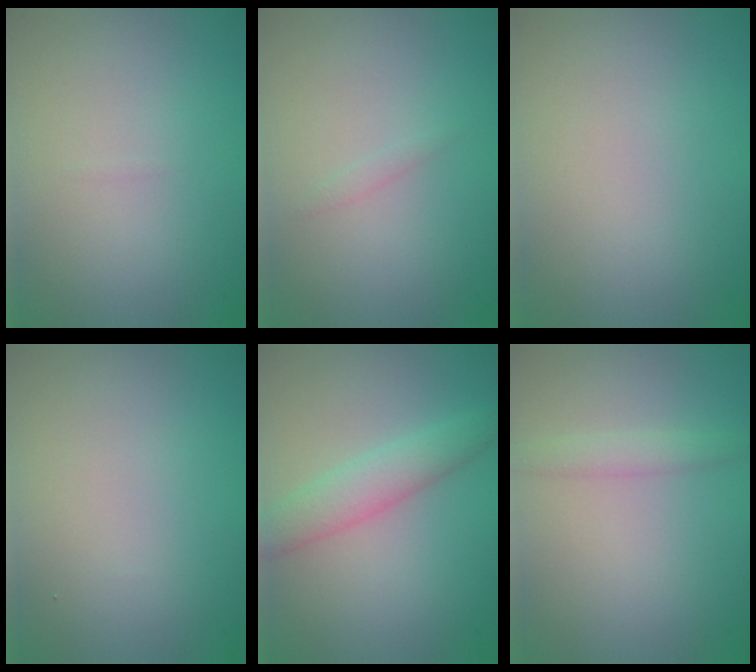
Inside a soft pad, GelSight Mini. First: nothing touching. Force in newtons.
{"total": 0.5, "press": 0.5, "slide": 0.0}
{"total": 0.0}
{"total": 0.0}
{"total": 3.2, "press": 3.2, "slide": 0.0}
{"total": 1.3, "press": 1.3, "slide": 0.1}